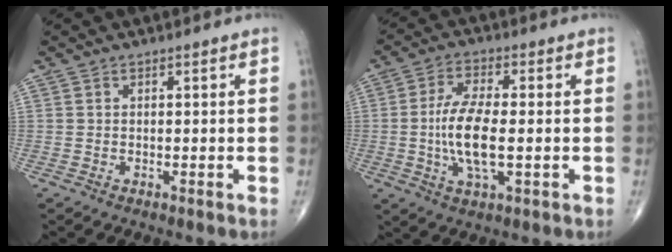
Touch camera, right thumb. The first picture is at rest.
{"total": 10.5, "force": [-1.0, 3.9, 9.8], "torque": [-0.201, 0.000, -0.019]}